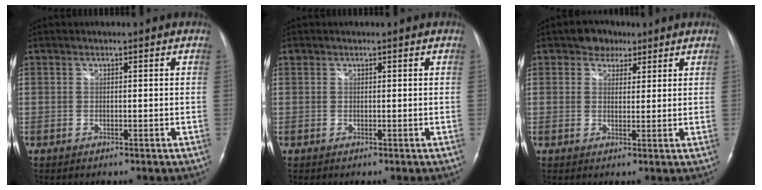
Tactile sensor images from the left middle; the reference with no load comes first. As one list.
[{"total": 0.5, "force": [0.4, 0.4, 0.0], "torque": [-0.001, 0.008, 0.007]}, {"total": 3.8, "force": [2.5, 2.7, 0.9], "torque": [-0.016, 0.008, 0.038]}]